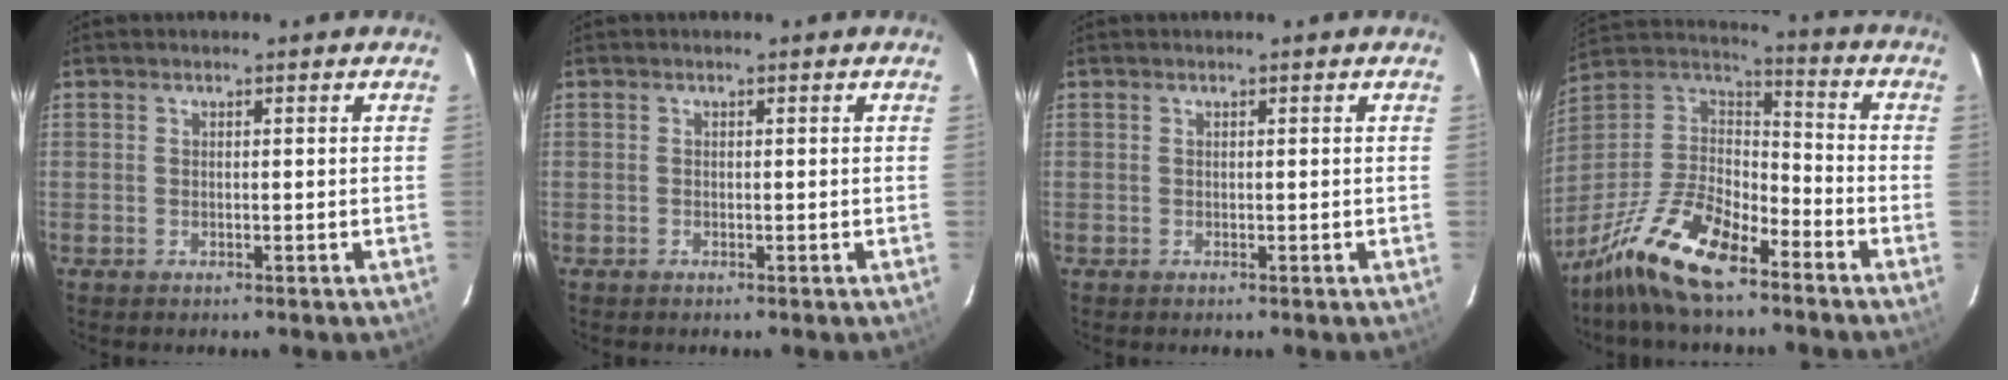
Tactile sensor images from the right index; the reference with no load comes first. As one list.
[{"total": 0.0}, {"total": 0.0}, {"total": 17.8, "force": [-12.7, 6.3, 10.9], "torque": [-0.234, 0.000, -0.240]}]